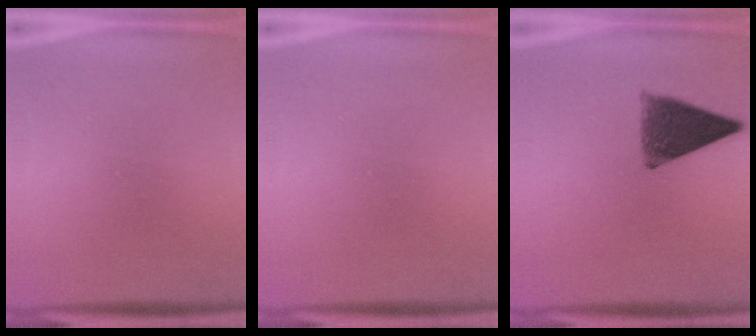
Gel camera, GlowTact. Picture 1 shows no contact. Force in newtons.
{"total": 0.0}
{"total": 9.9}